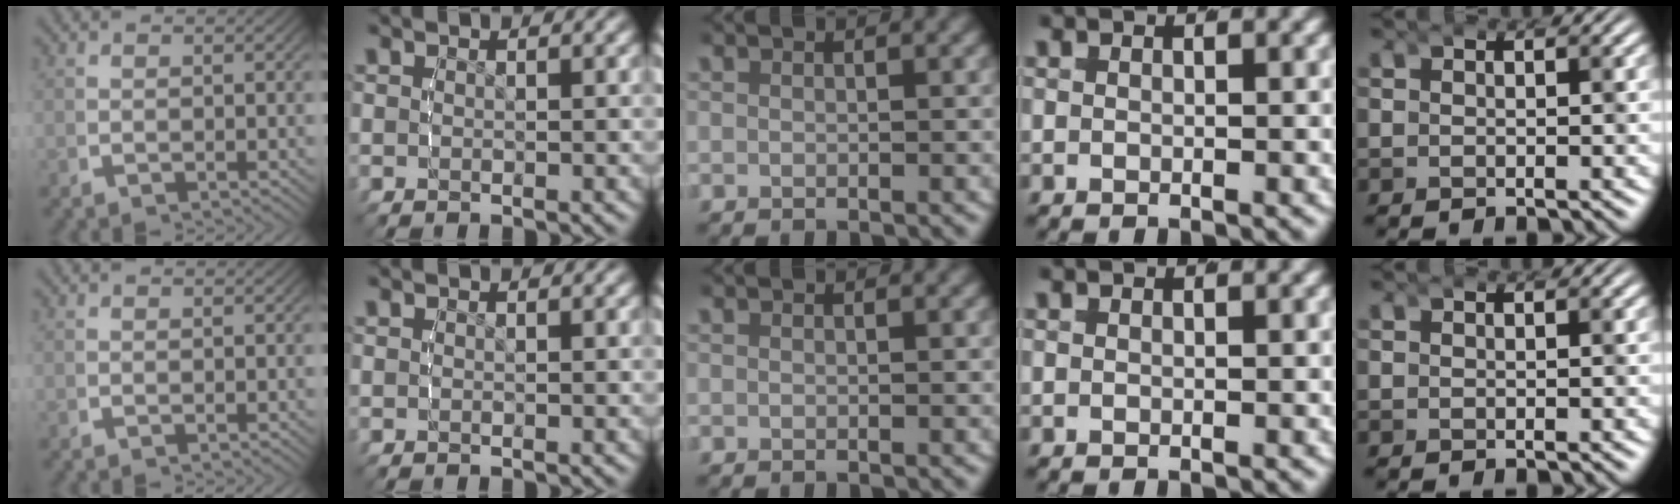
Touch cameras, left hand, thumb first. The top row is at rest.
{}